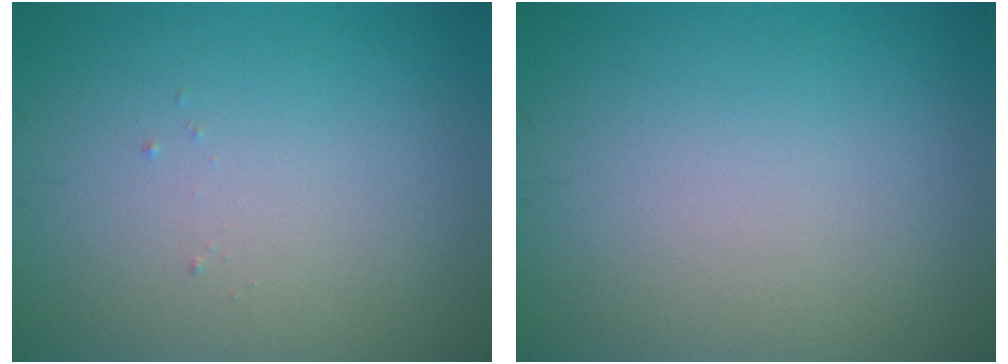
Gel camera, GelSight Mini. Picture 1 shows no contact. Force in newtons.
{"total": 0.0}